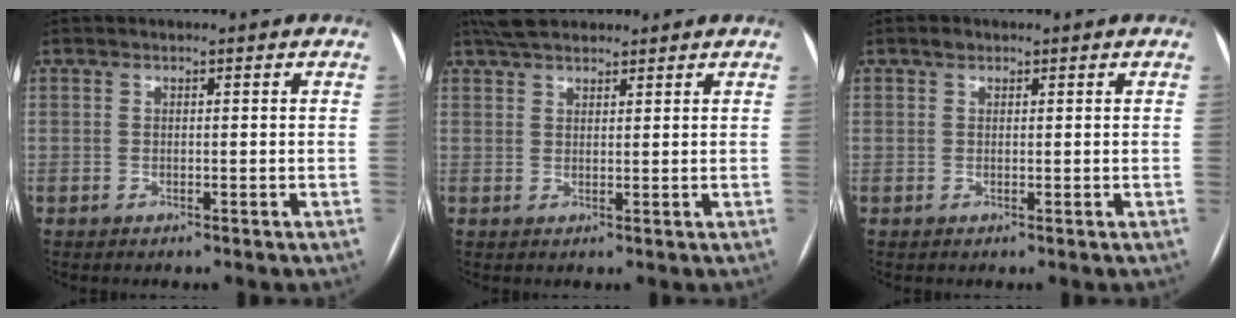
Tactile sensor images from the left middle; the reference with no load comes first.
{"total": 6.1, "force": [5.2, 2.1, 2.5], "torque": [-0.045, 0.032, 0.093]}
{"total": 0.9, "force": [0.6, 0.6, 0.3], "torque": [-0.005, 0.006, 0.008]}